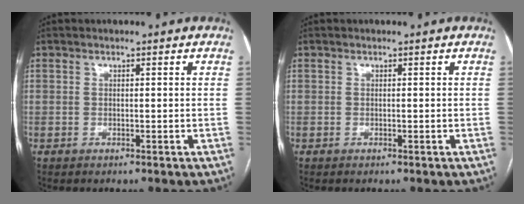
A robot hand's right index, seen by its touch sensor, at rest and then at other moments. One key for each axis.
{"total": 0.0}